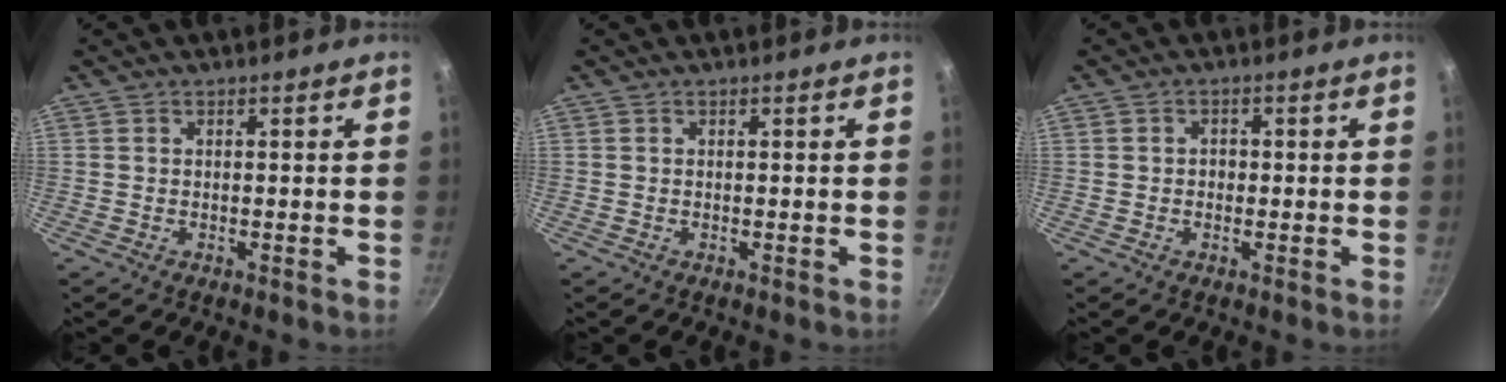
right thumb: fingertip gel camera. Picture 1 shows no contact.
{"total": 0.0}
{"total": 1.7, "force": [-0.1, 1.5, 0.8], "torque": [-0.009, 0.003, -0.005]}